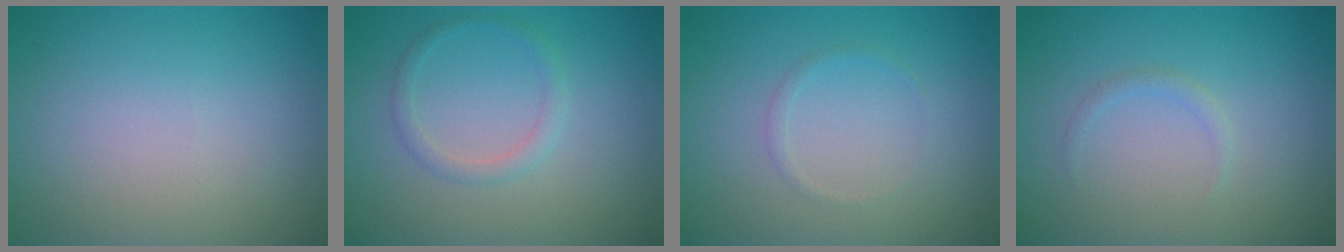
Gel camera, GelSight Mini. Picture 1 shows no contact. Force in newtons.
{"total": 1.5, "press": 1.5, "slide": 0.1}
{"total": 0.6, "press": 0.6, "slide": 0.0}
{"total": 0.7, "press": 0.7, "slide": 0.1}